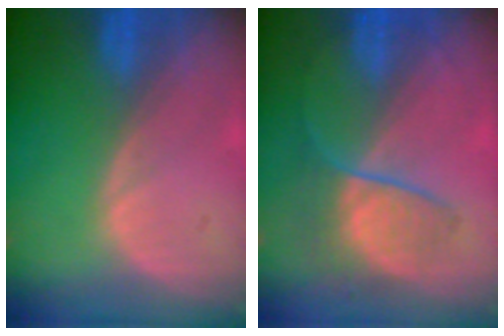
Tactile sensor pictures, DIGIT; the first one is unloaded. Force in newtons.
{"total": 6.6, "press": 6.2, "slide": 2.3}